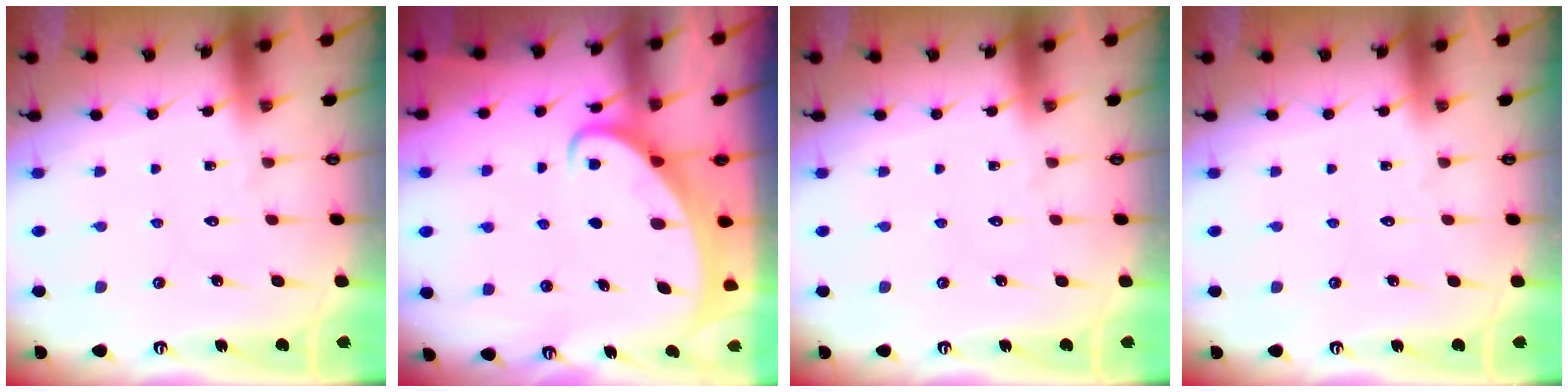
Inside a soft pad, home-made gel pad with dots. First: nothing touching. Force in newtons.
{"total": 2.7, "press": 2.7, "slide": 0.3}
{"total": 0.0}
{"total": 0.0}